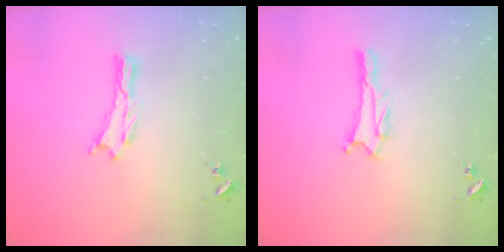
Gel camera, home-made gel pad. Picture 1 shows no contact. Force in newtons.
{"total": 2.7, "press": 2.7, "slide": 0.2}